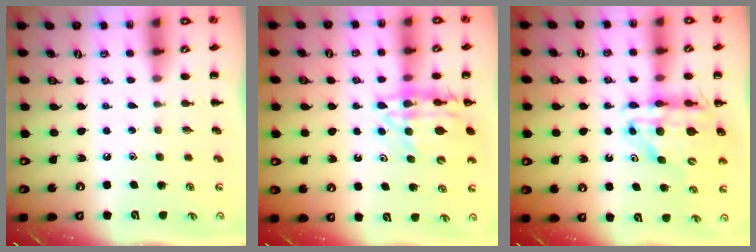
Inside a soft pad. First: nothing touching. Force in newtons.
{"total": 14.7, "press": 14.3, "slide": 3.3}
{"total": 12.9, "press": 12.2, "slide": 3.9}